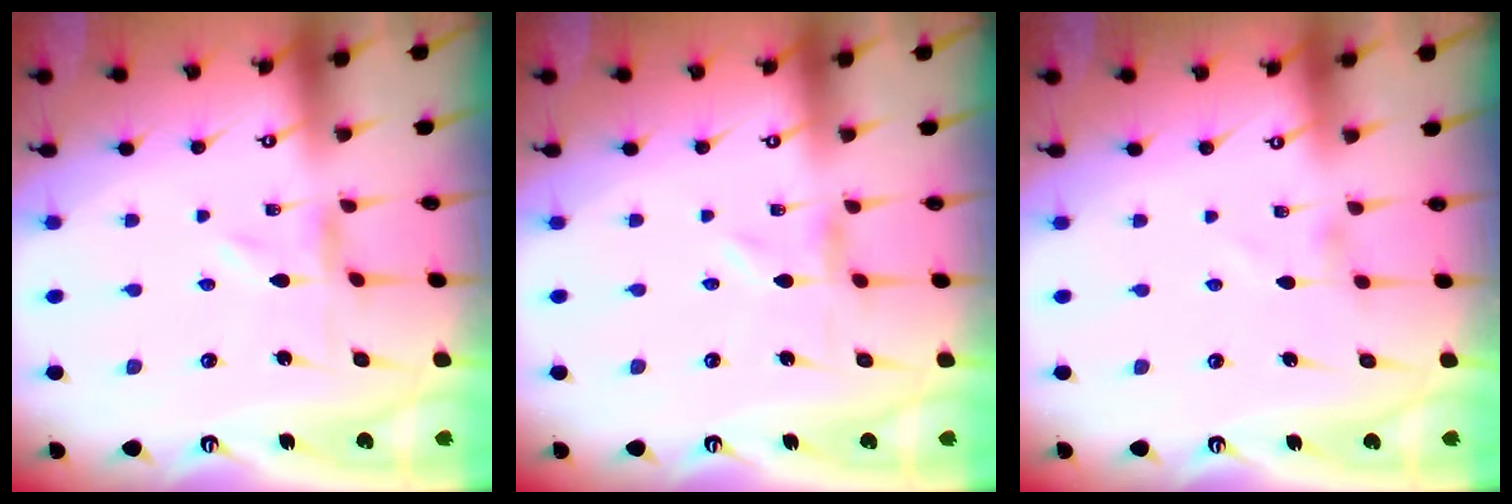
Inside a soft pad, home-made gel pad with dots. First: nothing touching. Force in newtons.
{"total": 0.0}
{"total": 0.0}